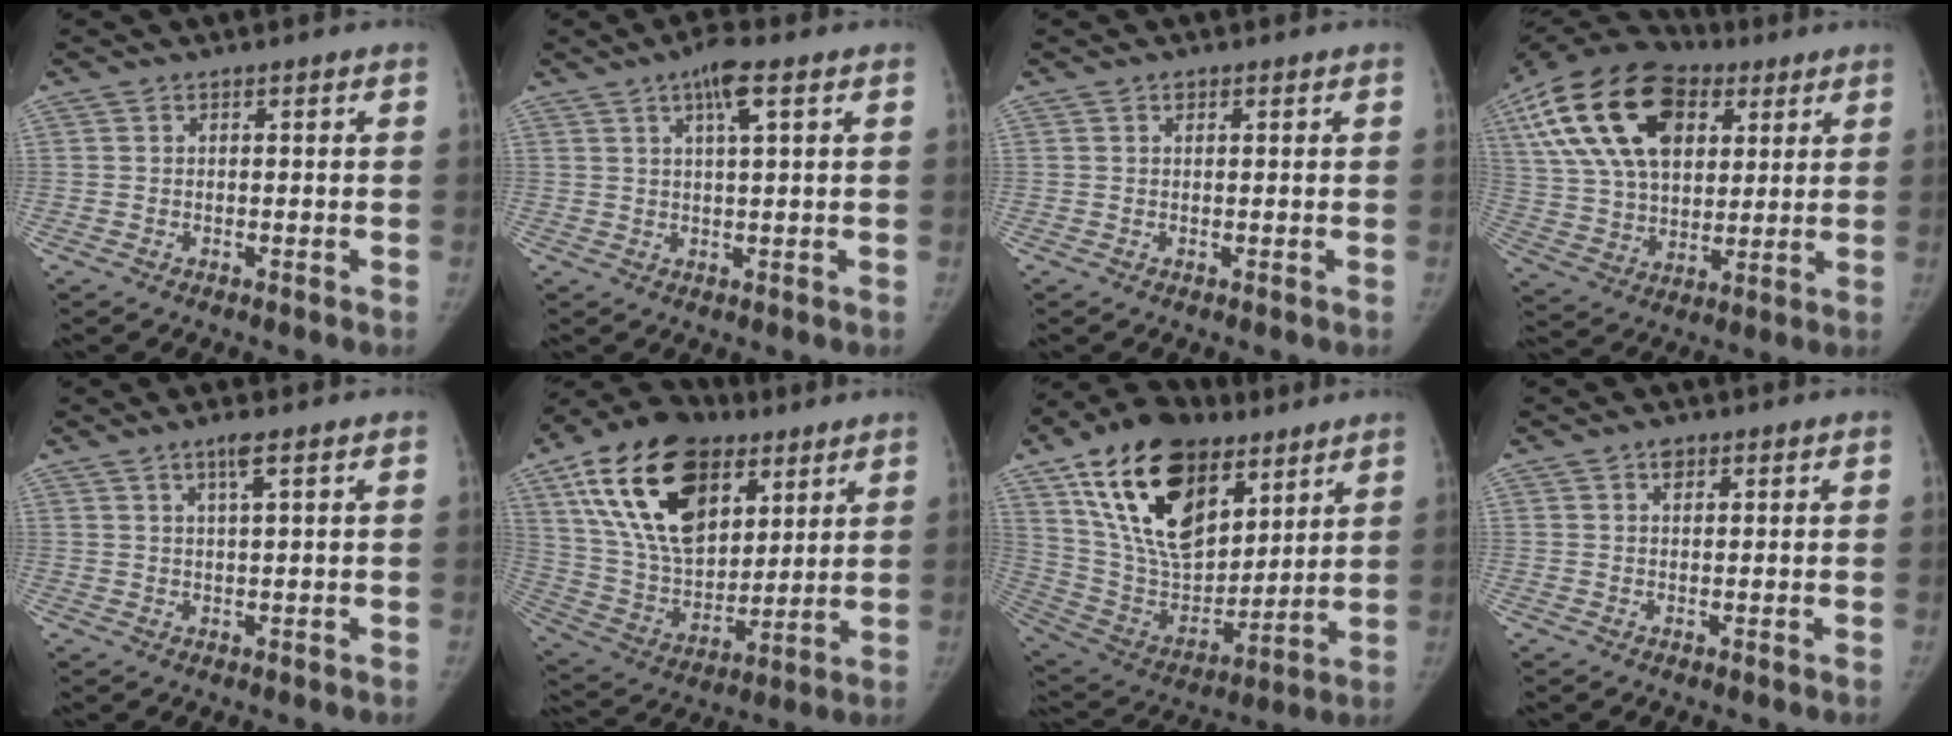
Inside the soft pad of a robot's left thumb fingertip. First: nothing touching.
{"total": 5.4, "force": [2.5, 0.9, 4.7], "torque": [-0.085, -0.002, 0.044]}
{"total": 0.7, "force": [0.5, 0.5, 0.4], "torque": [-0.002, -0.002, 0.006]}
{"total": 25.6, "force": [9.8, 15.8, 17.6], "torque": [-0.332, 0.010, 0.170]}
{"total": 3.0, "force": [1.7, 0.1, 2.4], "torque": [-0.050, -0.004, 0.035]}
{"total": 26.2, "force": [12.3, 15.6, 17.1], "torque": [-0.299, -0.022, 0.218]}
{"total": 27.0, "force": [14.1, 15.3, 17.2], "torque": [-0.291, -0.032, 0.256]}
{"total": 1.9, "force": [1.1, 1.2, 1.0], "torque": [-0.006, -0.004, 0.016]}